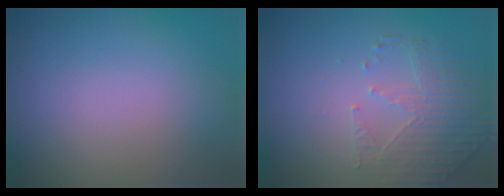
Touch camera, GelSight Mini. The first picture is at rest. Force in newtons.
{"total": 2.2, "press": 1.8, "slide": 1.2}